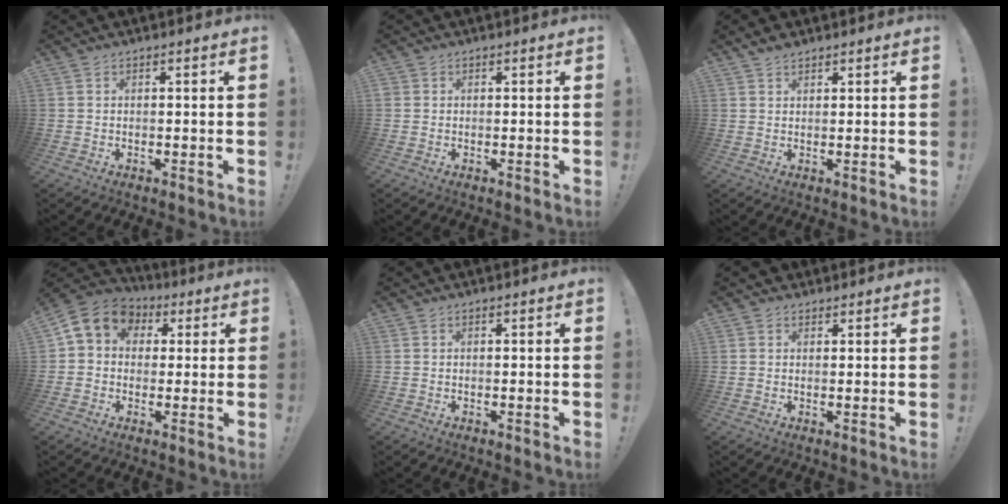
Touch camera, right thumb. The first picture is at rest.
{"total": 0.7, "force": [0.3, 0.6, 0.1], "torque": [-0.006, 0.004, 0.006]}
{"total": 2.3, "force": [1.9, 1.0, 0.9], "torque": [-0.010, -0.010, 0.034]}
{"total": 8.9, "force": [2.6, 7.4, 4.1], "torque": [-0.064, 0.000, 0.055]}
{"total": 0.0}
{"total": 1.9, "force": [1.3, 1.3, 0.3], "torque": [-0.001, -0.004, 0.023]}